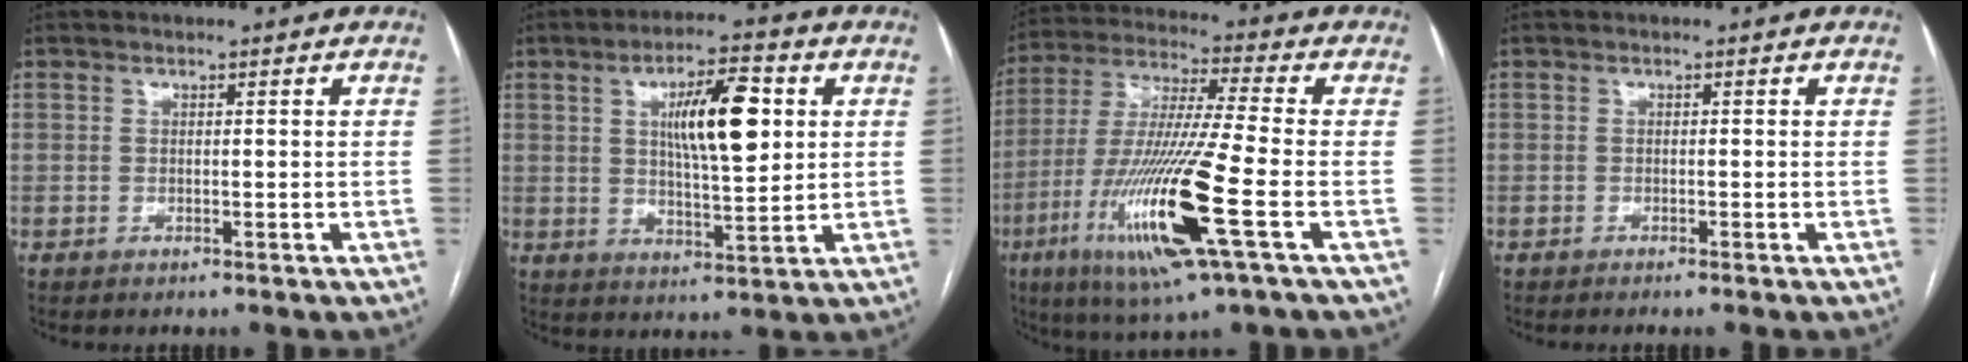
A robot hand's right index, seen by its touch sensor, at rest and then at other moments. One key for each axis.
{"total": 11.3, "fx": 2.9, "fy": 2.7, "fz": 10.6, "tx": -0.178, "ty": 0.007, "tz": 0.048}
{"total": 18.7, "fx": -6.5, "fy": 0.2, "fz": 17.6, "tx": -0.375, "ty": -0.033, "tz": -0.125}
{"total": 1.0, "fx": -0.8, "fy": -0.2, "fz": 0.6, "tx": -0.009, "ty": 0.002, "tz": -0.011}